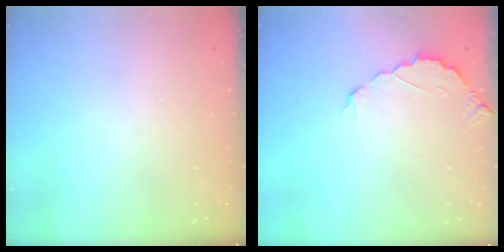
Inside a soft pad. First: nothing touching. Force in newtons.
{"total": 3.2, "press": 3.2, "slide": 0.3}